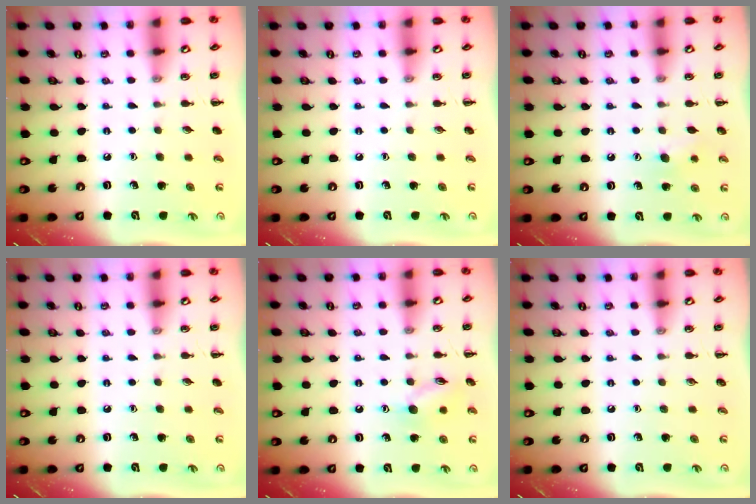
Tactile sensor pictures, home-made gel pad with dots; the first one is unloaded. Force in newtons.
{"total": 0.0}
{"total": 7.0, "press": 6.7, "slide": 1.9}
{"total": 0.0}
{"total": 9.1, "press": 9.1, "slide": 0.7}
{"total": 0.0}